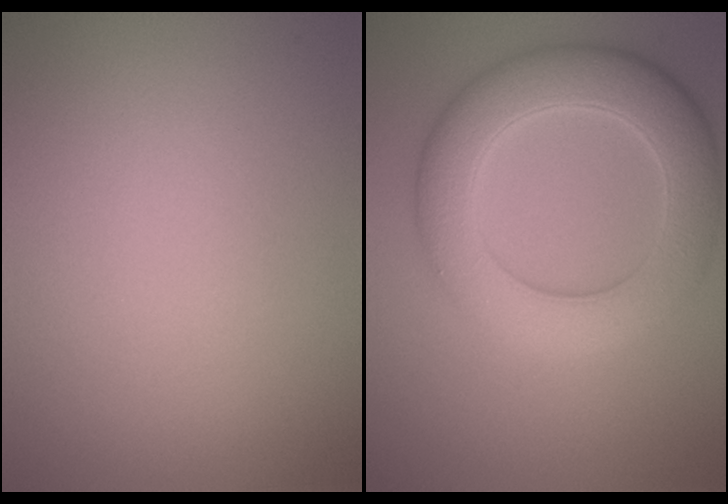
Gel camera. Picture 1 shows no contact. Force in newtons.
{"total": 7.8, "press": 7.8, "slide": 0.4}